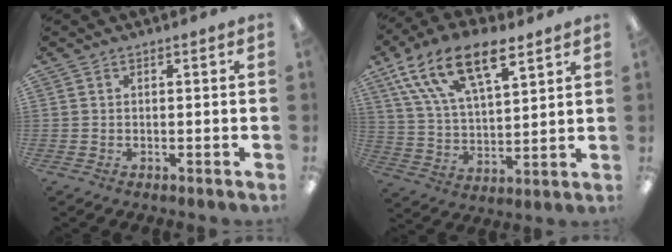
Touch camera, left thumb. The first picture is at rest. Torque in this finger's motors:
{"motor_torque": [0.50, 0.51, 1.42, -1.36, 0.52]}